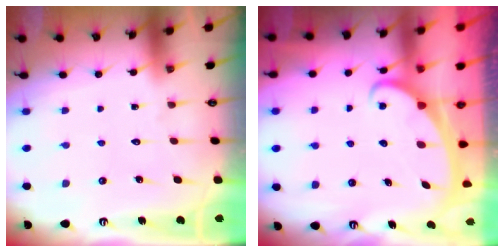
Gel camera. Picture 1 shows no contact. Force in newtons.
{"total": 2.4, "press": 2.3, "slide": 0.4}